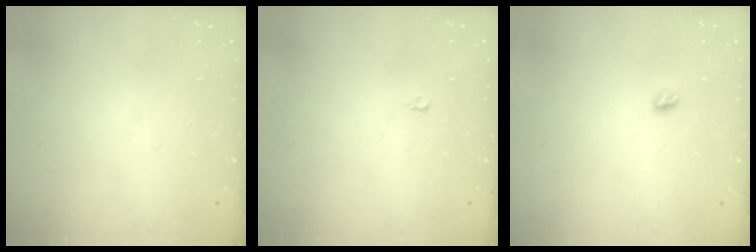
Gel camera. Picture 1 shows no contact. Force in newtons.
{"total": 2.2, "press": 2.2, "slide": 0.2}
{"total": 4.3, "press": 4.2, "slide": 0.5}